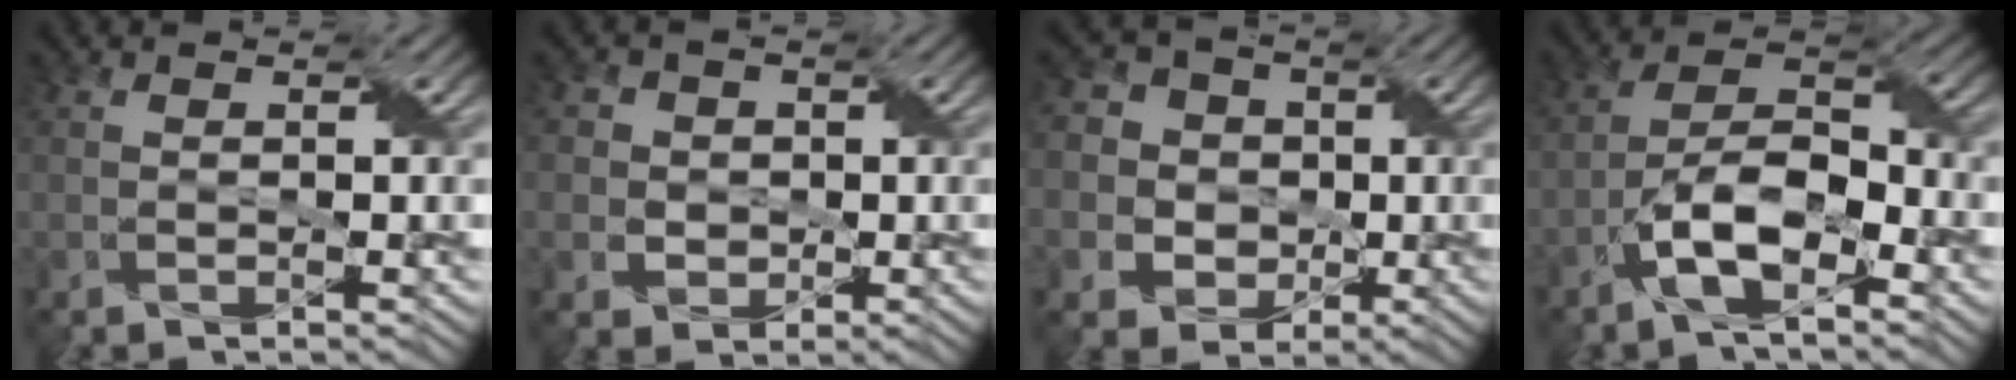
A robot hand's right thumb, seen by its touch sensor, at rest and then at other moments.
{"total": 3.5, "force": [0.1, 3.5, 0.2], "torque": [-0.005, 0.002, -0.006]}
{"total": 6.5, "force": [-0.5, 6.4, 1.4], "torque": [-0.058, 0.000, -0.025]}
{"total": 9.1, "force": [-4.9, 3.5, 6.7], "torque": [-0.123, 0.004, -0.098]}